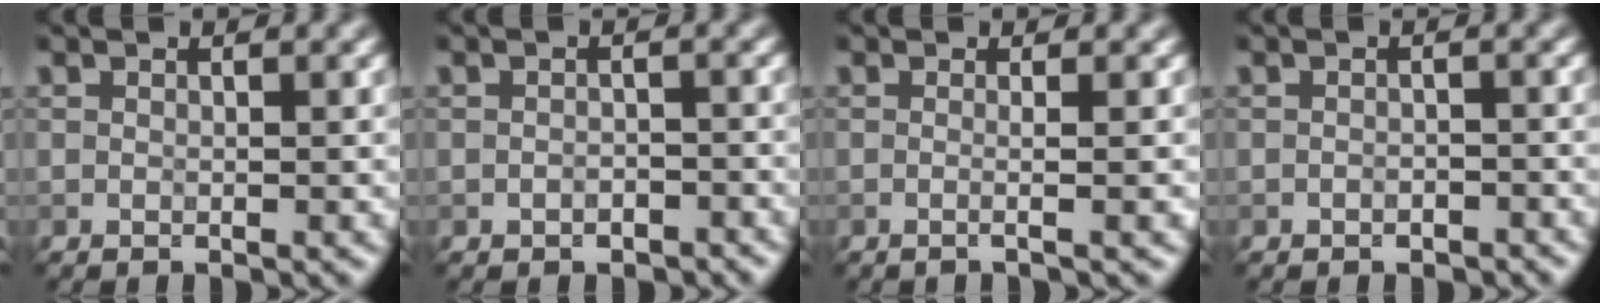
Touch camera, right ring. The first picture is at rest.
{"total": 1.4, "force": [-0.9, 0.9, 0.6], "torque": [-0.010, 0.003, -0.016]}
{"total": 3.1, "force": [0.5, 1.6, 2.6], "torque": [-0.008, 0.002, -0.029]}
{"total": 1.0, "force": [-0.7, 0.6, 0.4], "torque": [-0.008, 0.003, -0.013]}